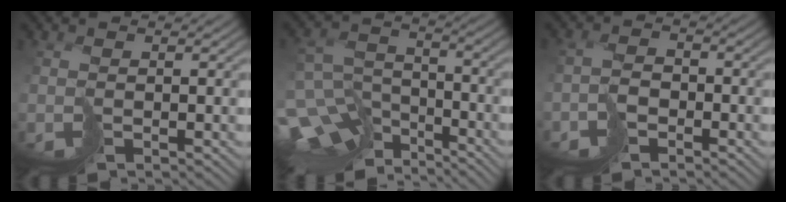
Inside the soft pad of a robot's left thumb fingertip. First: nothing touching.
{"total": 12.7, "force": [-8.8, 7.2, 5.6], "torque": [-0.149, -0.020, -0.123]}
{"total": 3.0, "force": [-2.4, 1.4, 1.2], "torque": [-0.014, 0.009, -0.050]}